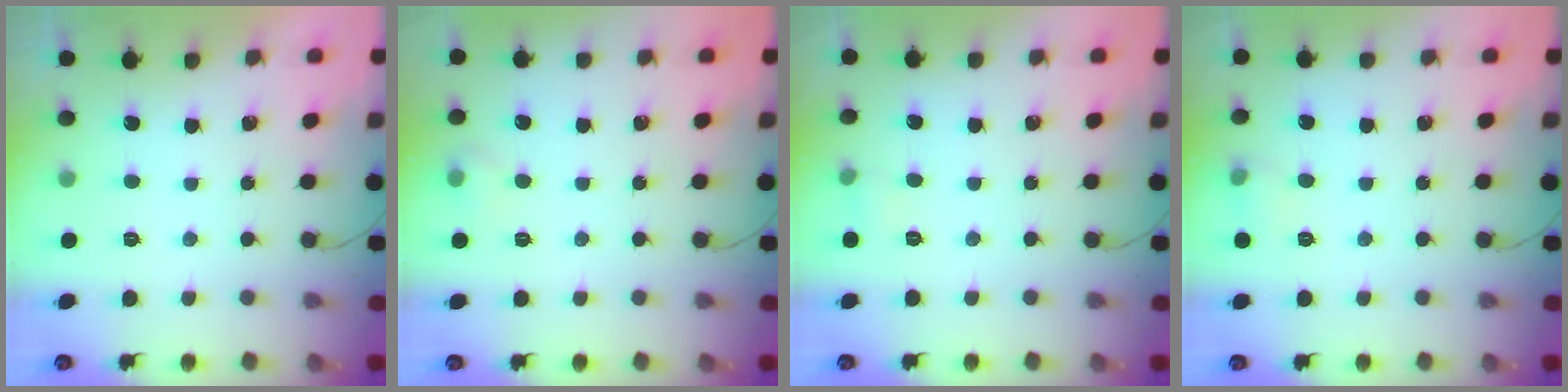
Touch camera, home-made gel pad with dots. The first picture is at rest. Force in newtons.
{"total": 4.8, "press": 4.6, "slide": 1.3}
{"total": 3.7, "press": 3.4, "slide": 1.3}
{"total": 5.2, "press": 5.0, "slide": 1.6}